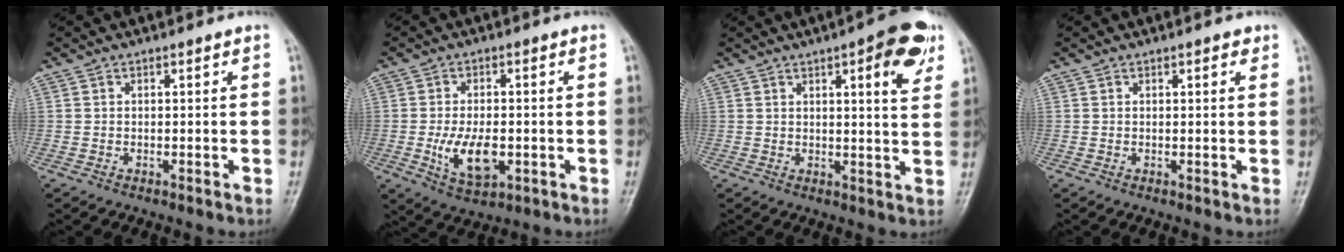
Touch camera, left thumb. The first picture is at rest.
{"total": 8.8, "force": [-1.9, 4.8, 7.1], "torque": [-0.120, -0.004, -0.025]}
{"total": 10.1, "force": [4.8, 2.8, 8.5], "torque": [-0.087, -0.015, 0.056]}
{"total": 1.6, "force": [0.8, 0.8, 1.1], "torque": [-0.006, -0.001, 0.010]}